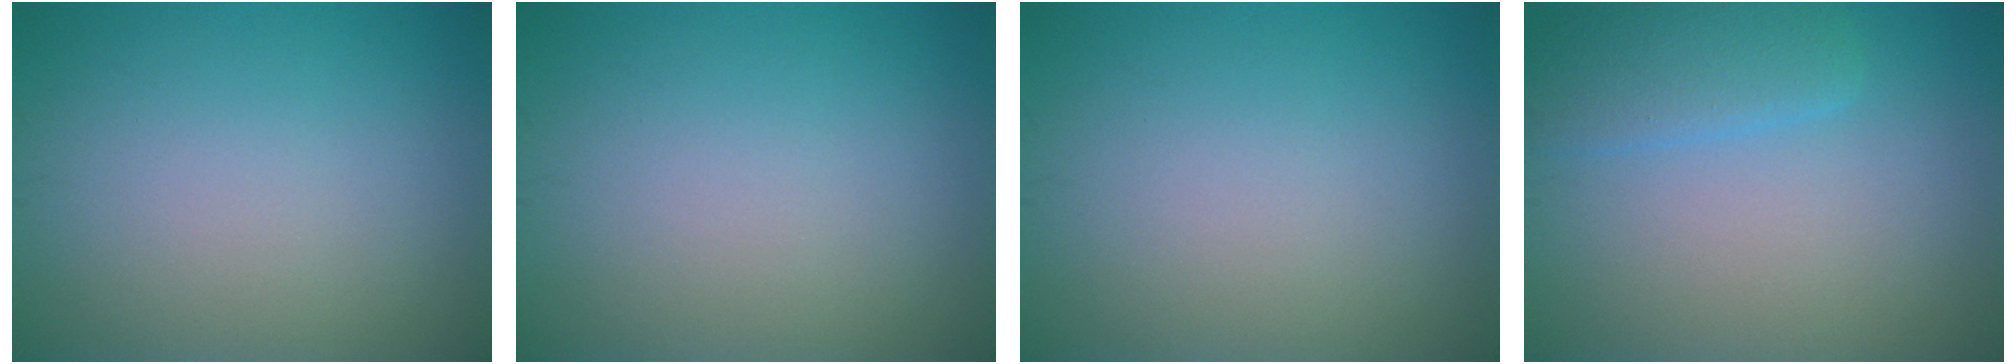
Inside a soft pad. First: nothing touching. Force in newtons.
{"total": 0.0}
{"total": 0.0}
{"total": 3.0, "press": 3.0, "slide": 0.1}